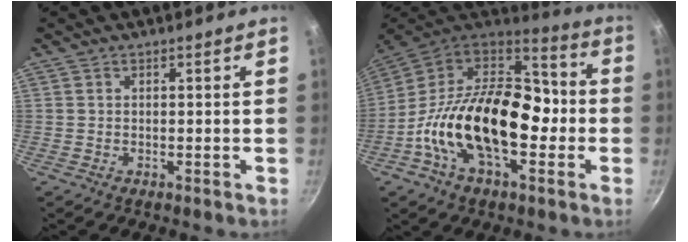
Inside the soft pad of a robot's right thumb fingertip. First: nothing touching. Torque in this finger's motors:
{"motor_torque": [0.23, 1.27, 1.40, -1.37, 0.69]}